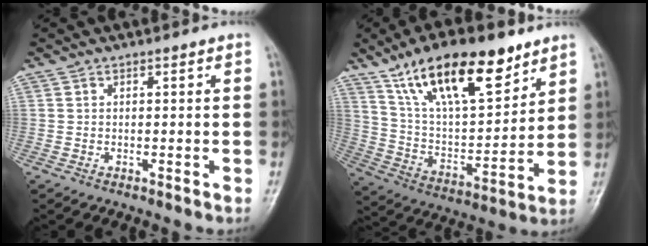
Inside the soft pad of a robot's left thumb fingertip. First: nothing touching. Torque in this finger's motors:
{"motor_torque": [1.29, 1.32, 1.54, -1.23, 0.50]}